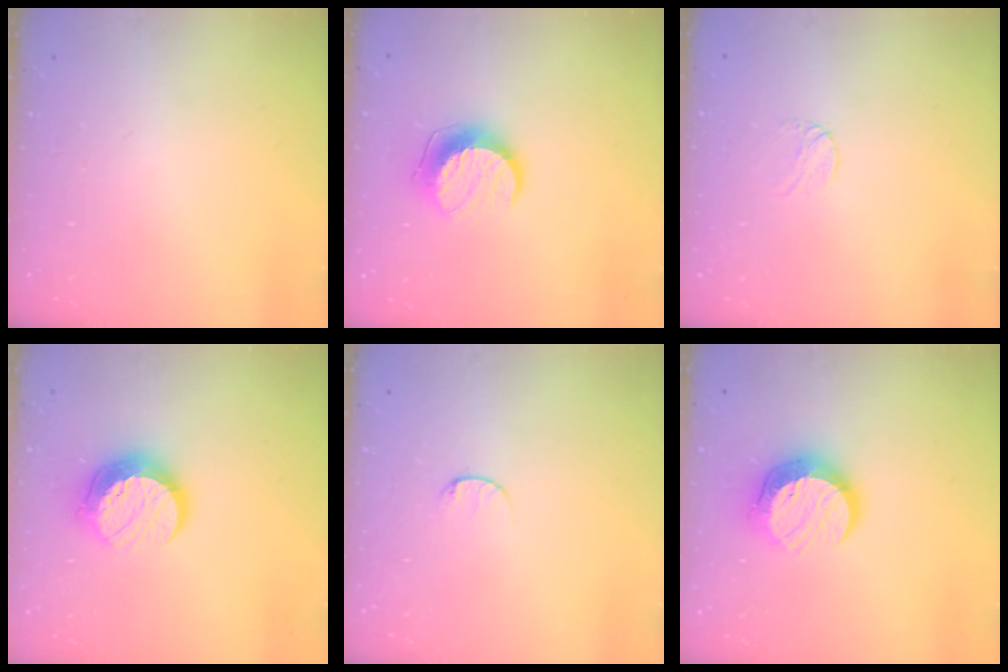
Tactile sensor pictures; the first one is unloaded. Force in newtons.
{"total": 10.4, "press": 10.4, "slide": 0.4}
{"total": 3.2, "press": 3.2, "slide": 0.3}
{"total": 11.9, "press": 11.8, "slide": 0.9}
{"total": 5.3, "press": 5.3, "slide": 0.6}
{"total": 11.6, "press": 11.6, "slide": 0.9}